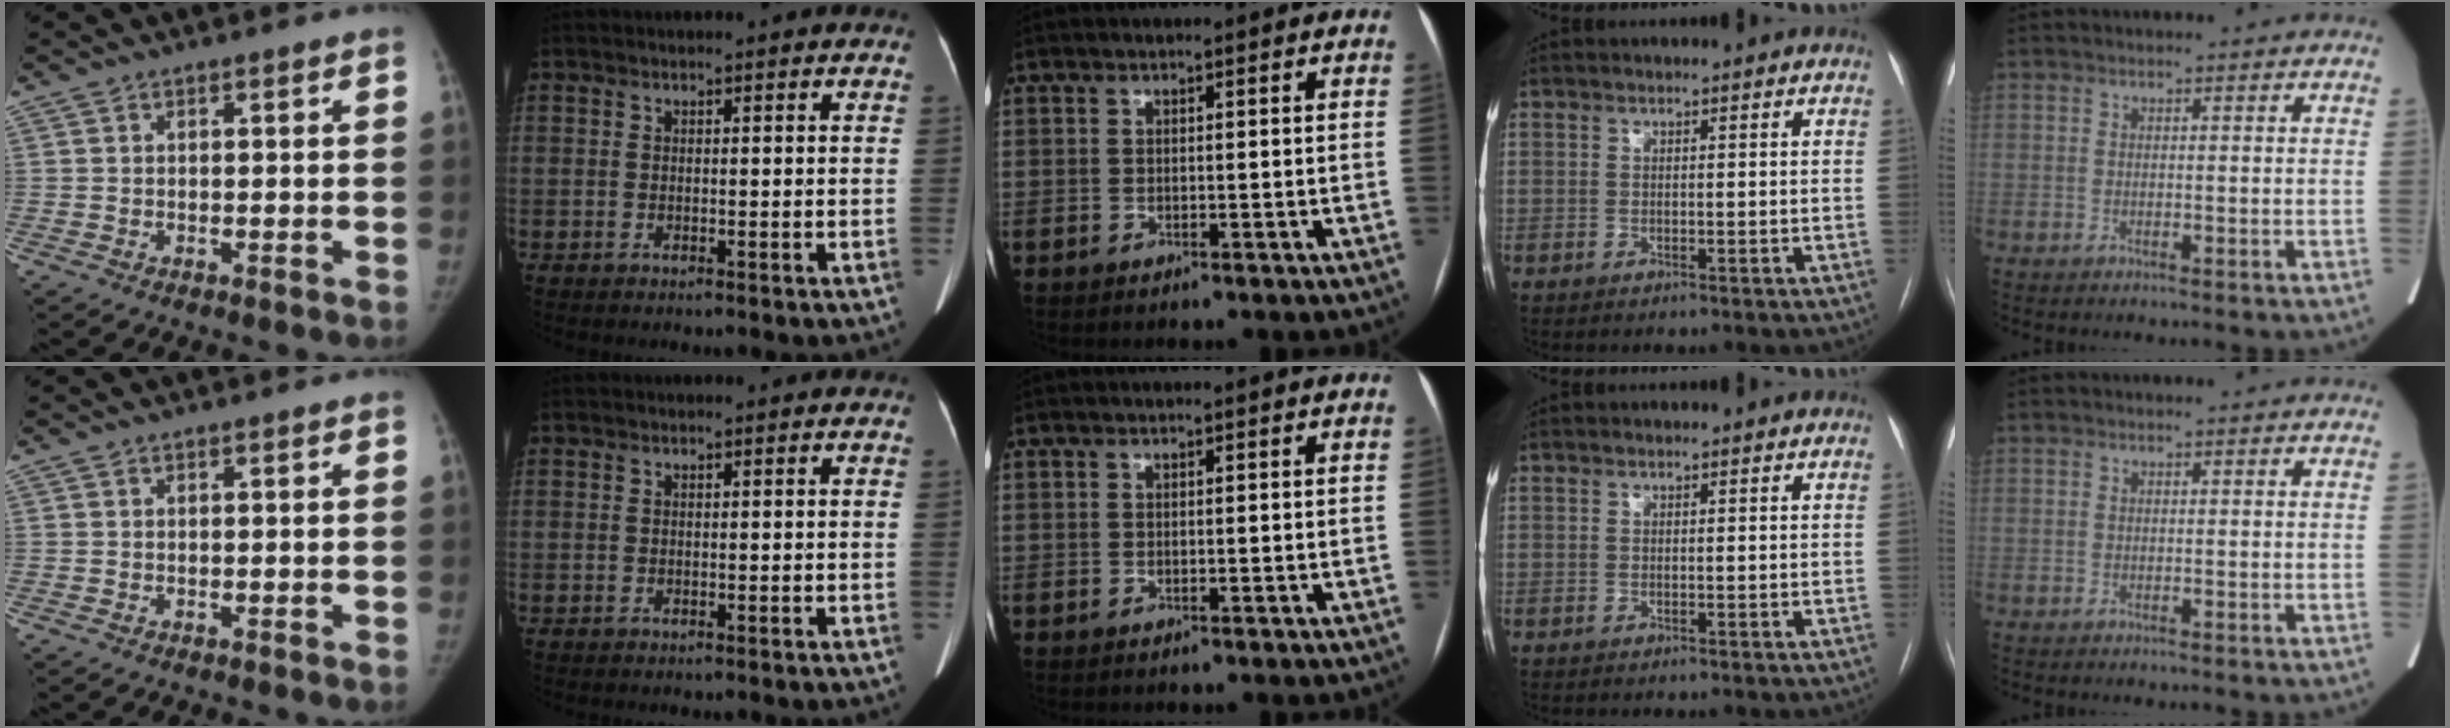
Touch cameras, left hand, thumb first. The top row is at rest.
{}